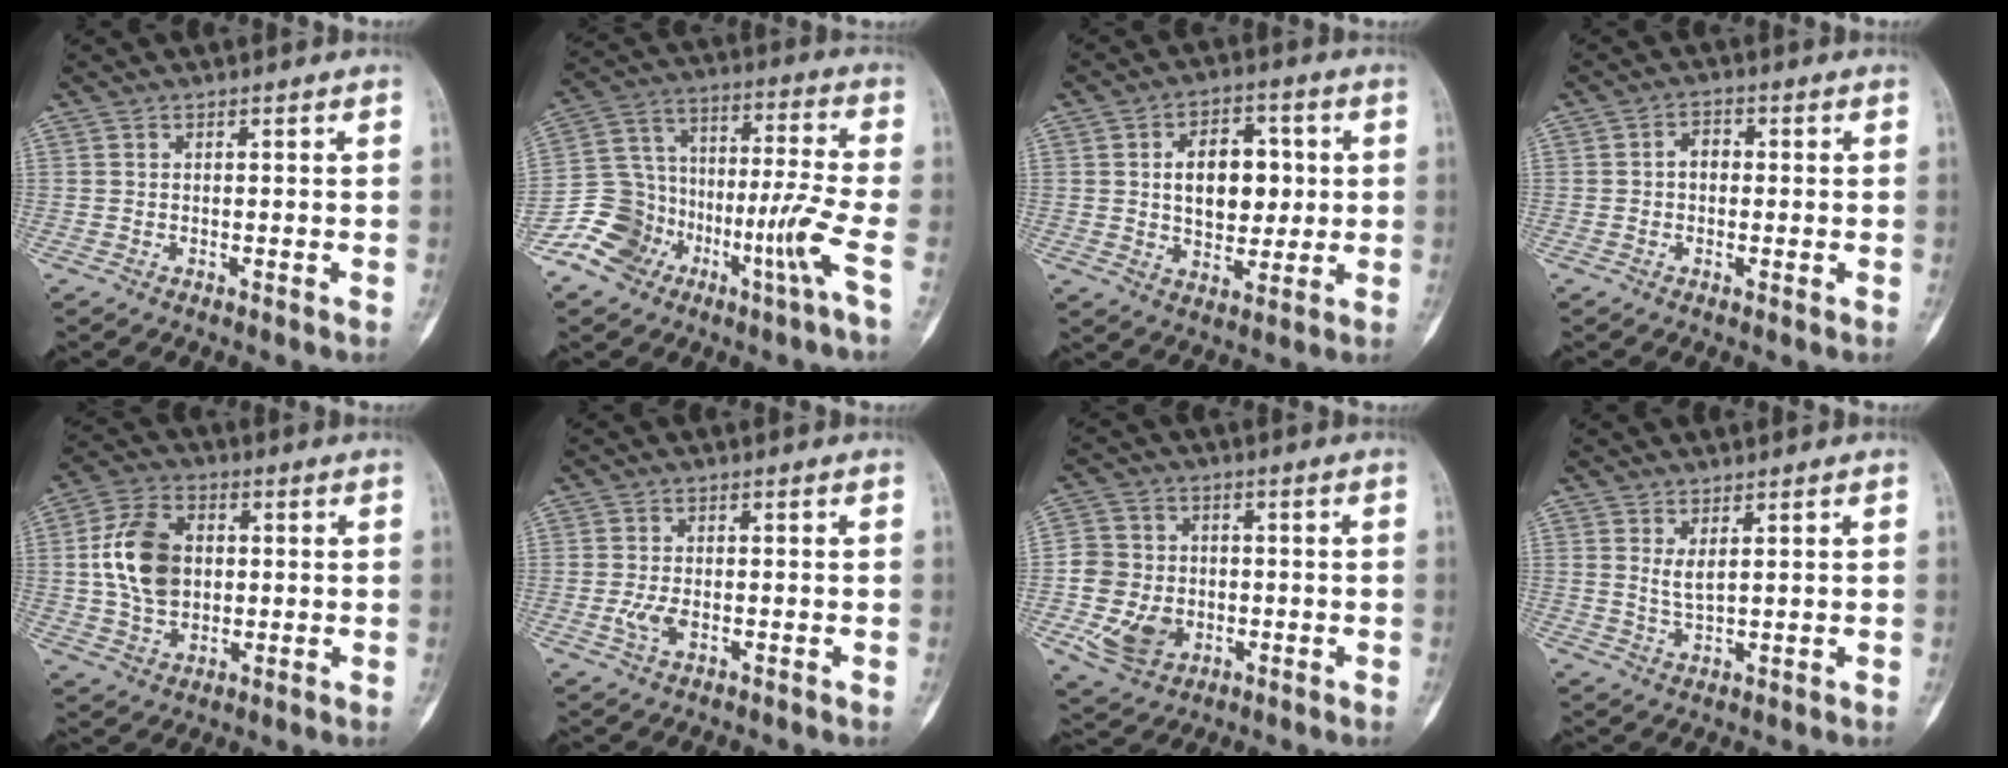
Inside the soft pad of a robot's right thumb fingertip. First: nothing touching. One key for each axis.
{"total": 12.3, "fx": -6.9, "fy": 4.5, "fz": 9.2, "tx": -0.167, "ty": 0.085, "tz": -0.136}
{"total": 11.8, "fx": 1.5, "fy": 7.6, "fz": 8.8, "tx": -0.097, "ty": 0.001, "tz": 0.026}
{"total": 2.9, "fx": 0.0, "fy": 2.1, "fz": 2.1, "tx": -0.019, "ty": 0.008, "tz": -0.008}
{"total": 12.6, "fx": 1.0, "fy": 8.8, "fz": 9.0, "tx": -0.149, "ty": 0.009, "tz": 0.018}
{"total": 3.0, "fx": -0.8, "fy": 1.5, "fz": 2.5, "tx": -0.054, "ty": -0.002, "tz": -0.017}
{"total": 11.2, "fx": -2.6, "fy": 9.0, "fz": 6.0, "tx": -0.089, "ty": 0.010, "tz": -0.045}
{"total": 2.7, "fx": 1.2, "fy": 0.7, "fz": 2.3, "tx": -0.043, "ty": -0.015, "tz": 0.029}